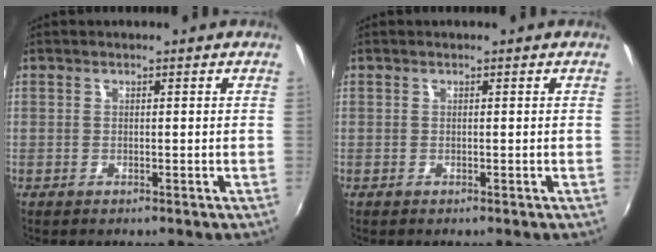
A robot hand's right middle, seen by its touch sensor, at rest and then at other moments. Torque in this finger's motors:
{"motor_torque": [0.00, 0.00, 0.00, 0.01]}